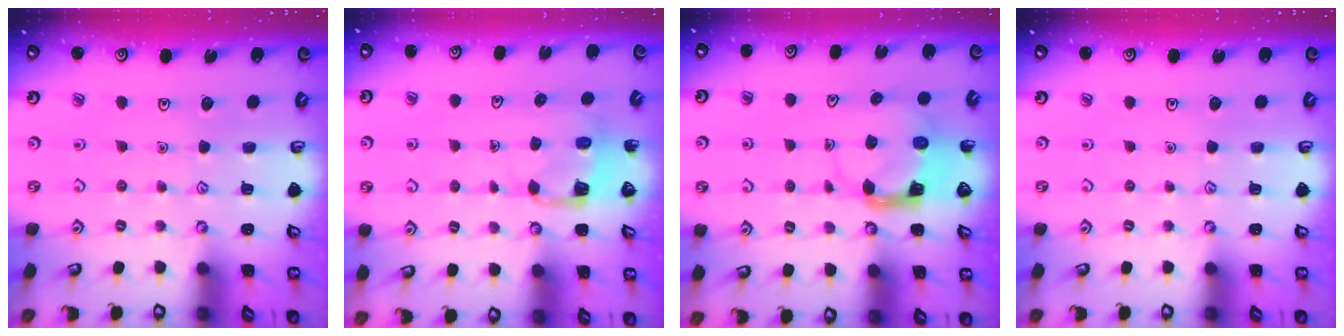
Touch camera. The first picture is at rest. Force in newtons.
{"total": 3.5, "press": 3.5, "slide": 0.2}
{"total": 3.5, "press": 3.5, "slide": 0.5}
{"total": 0.0}